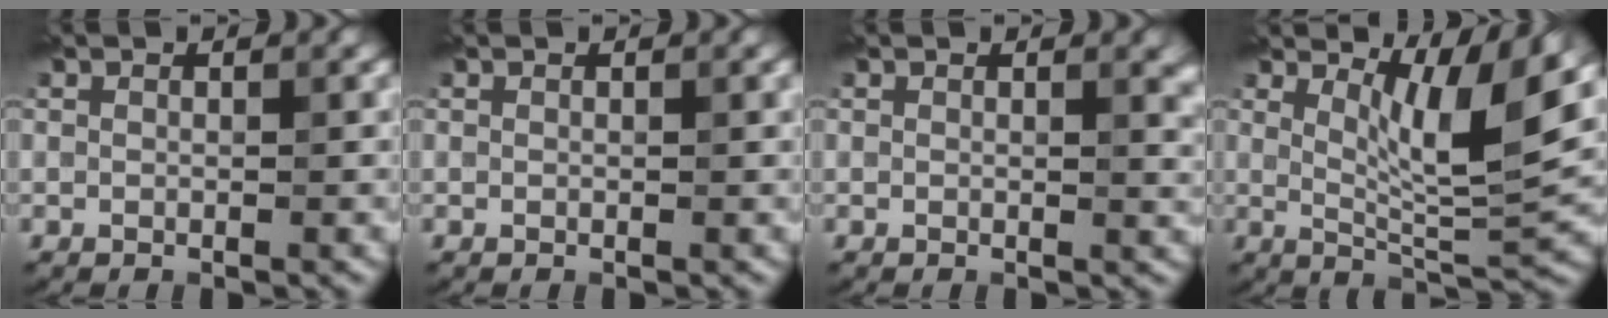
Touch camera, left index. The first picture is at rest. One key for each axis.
{"total": 0.5, "fx": 0.3, "fy": 0.1, "fz": 0.4, "tx": -0.004, "ty": 0.000, "tz": 0.005}
{"total": 2.2, "fx": 1.0, "fy": 0.9, "fz": 1.8, "tx": -0.018, "ty": -0.001, "tz": 0.015}
{"total": 7.0, "fx": 3.2, "fy": 1.6, "fz": 6.1, "tx": -0.095, "ty": -0.011, "tz": 0.056}